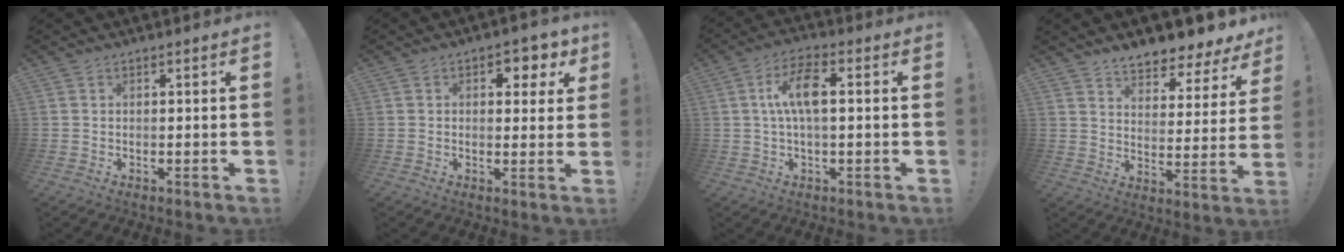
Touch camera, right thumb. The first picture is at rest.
{"total": 5.8, "force": [2.5, 3.9, 3.5], "torque": [-0.023, -0.014, 0.035]}
{"total": 9.9, "force": [1.2, 3.8, 9.1], "torque": [-0.170, 0.008, 0.019]}
{"total": 8.1, "force": [7.5, 1.8, 2.3], "torque": [-0.037, -0.074, 0.131]}